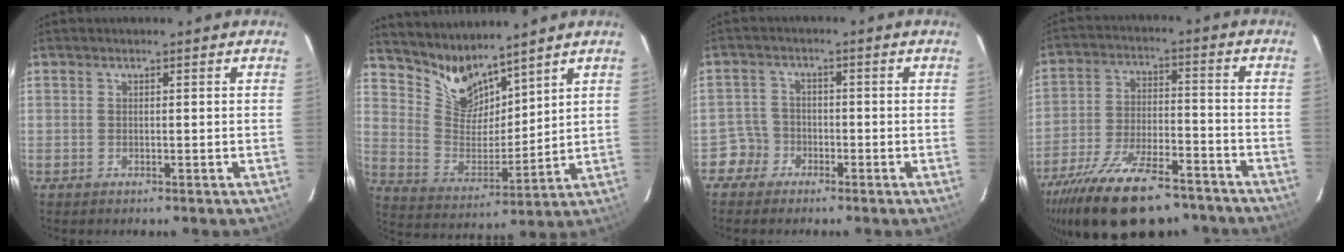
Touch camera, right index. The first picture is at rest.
{"total": 9.5, "force": [8.6, 3.2, 2.6], "torque": [-0.057, -0.012, 0.177]}
{"total": 3.7, "force": [-2.2, 2.9, -0.6], "torque": [0.011, 0.018, -0.044]}
{"total": 22.6, "force": [-17.3, 8.2, 12.2], "torque": [-0.237, -0.030, -0.266]}